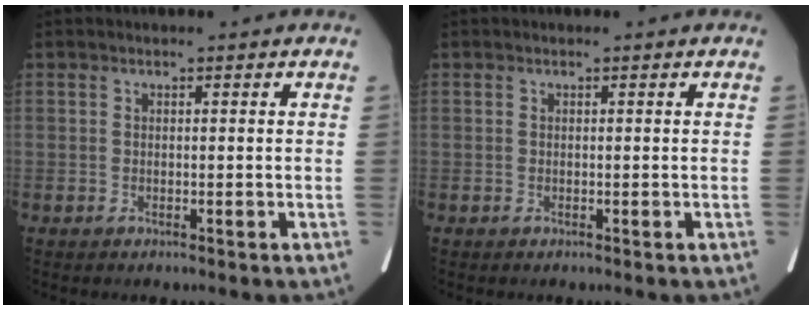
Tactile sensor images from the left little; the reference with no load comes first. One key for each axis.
{"total": 0.0}